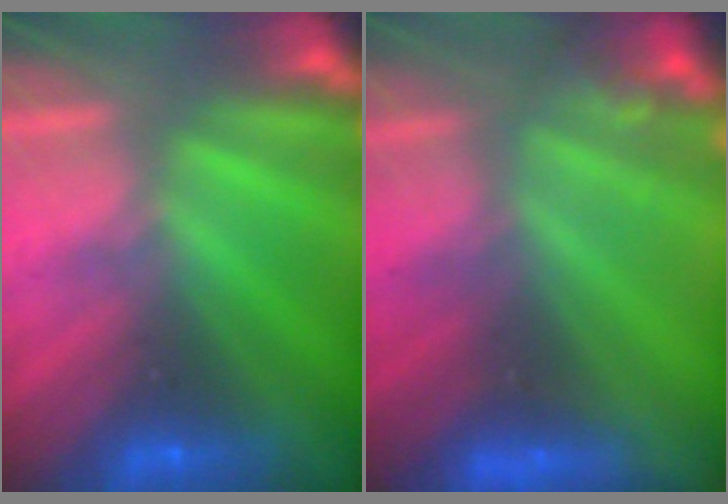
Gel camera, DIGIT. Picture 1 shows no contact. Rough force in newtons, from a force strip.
{"total": 5.2}